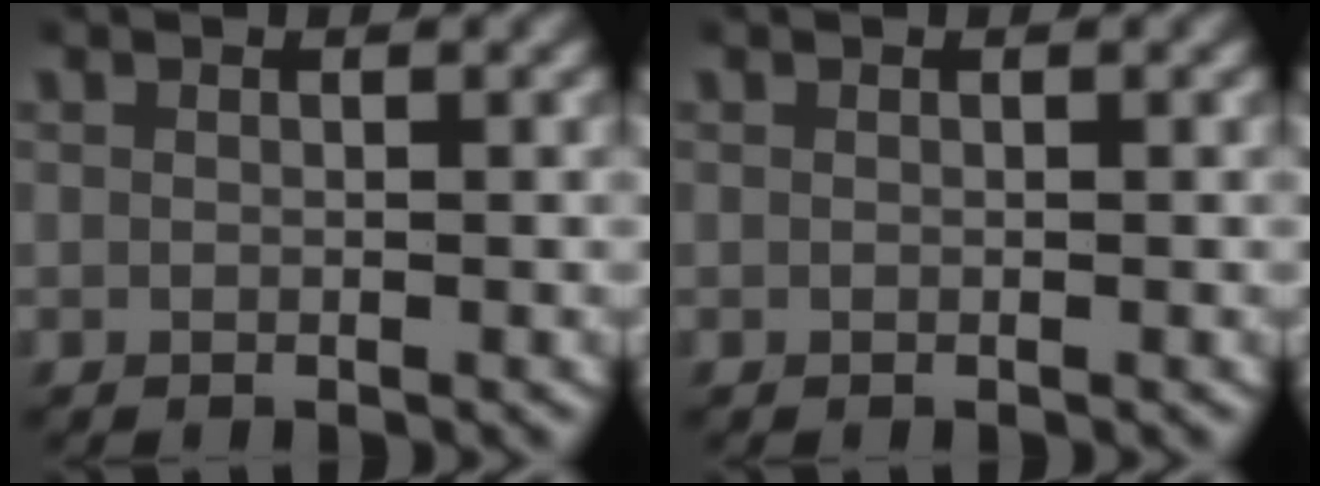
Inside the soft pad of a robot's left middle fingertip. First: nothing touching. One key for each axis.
{"total": 0.0}